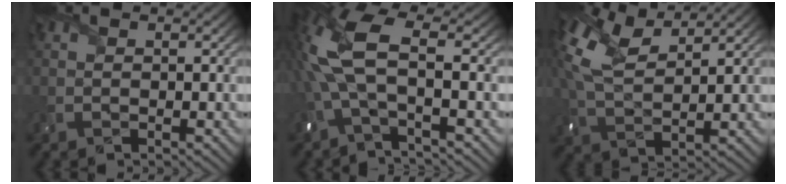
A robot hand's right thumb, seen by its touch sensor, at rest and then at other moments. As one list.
[{"total": 9.7, "force": [-0.1, 3.4, 9.0], "torque": [-0.226, 0.008, -0.023]}, {"total": 9.0, "force": [4.9, 3.8, 6.5], "torque": [-0.171, 0.020, 0.095]}]